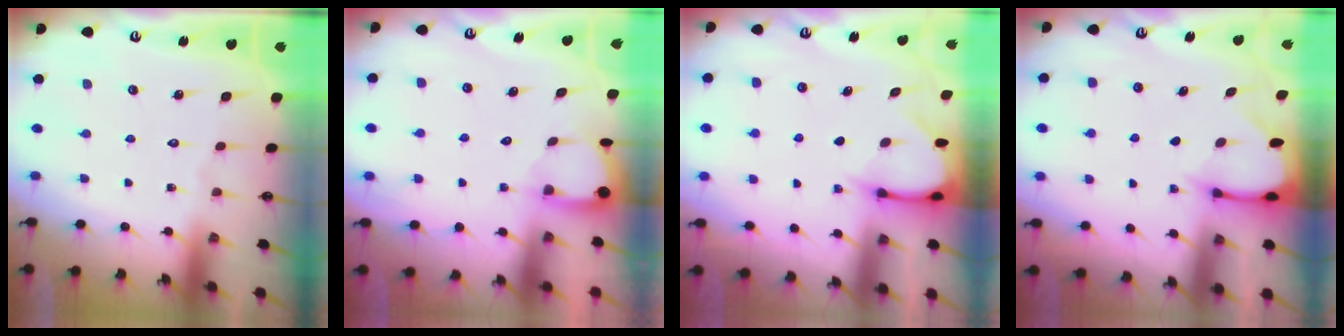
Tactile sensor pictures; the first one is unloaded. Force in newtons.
{"total": 2.8, "press": 2.8, "slide": 0.3}
{"total": 3.6, "press": 3.6, "slide": 0.3}
{"total": 2.5, "press": 2.5, "slide": 0.3}